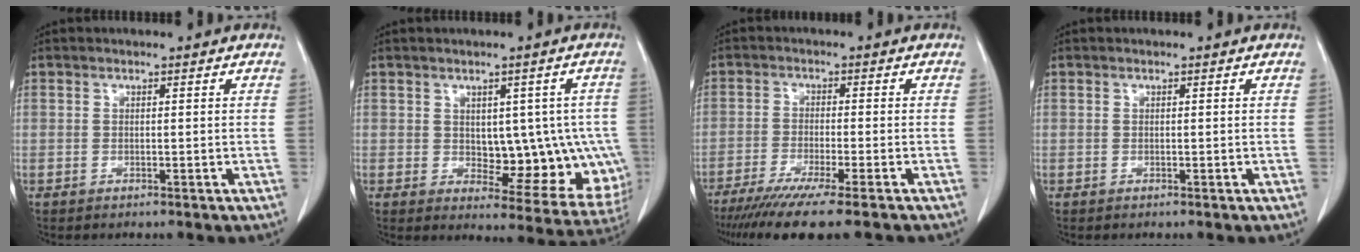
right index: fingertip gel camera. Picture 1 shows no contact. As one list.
[{"total": 13.7, "force": [-0.4, 7.9, 11.3], "torque": [-0.132, 0.014, 0.017]}, {"total": 13.2, "force": [-10.3, 0.6, 8.2], "torque": [-0.131, -0.036, -0.161]}, {"total": 0.0}]